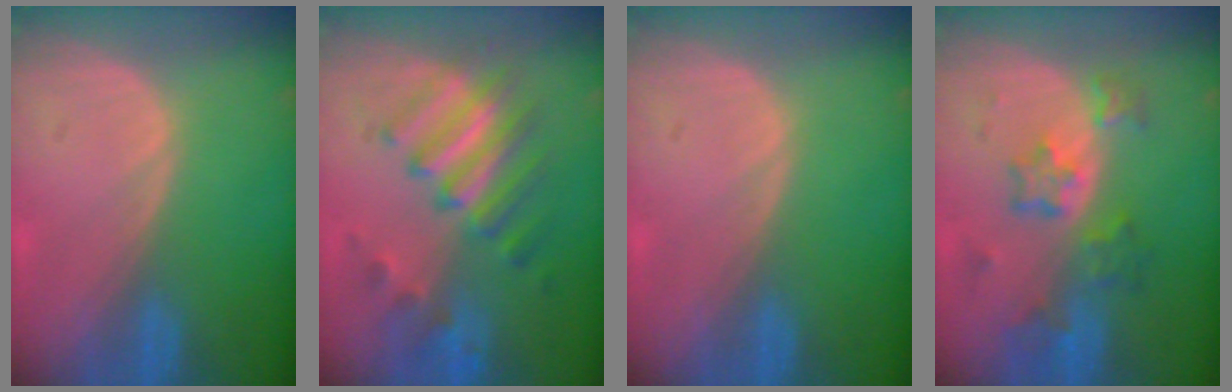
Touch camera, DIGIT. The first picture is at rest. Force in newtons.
{"total": 7.9, "press": 7.8, "slide": 1.0}
{"total": 0.0}
{"total": 7.1, "press": 6.3, "slide": 3.3}